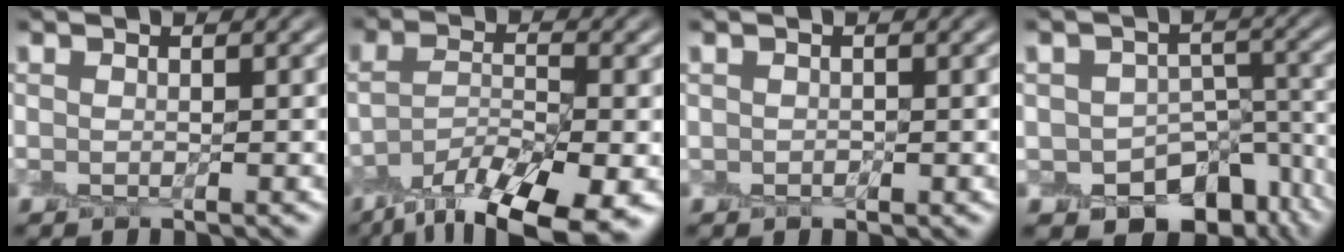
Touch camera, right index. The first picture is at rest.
{"total": 9.6, "force": [-6.8, 2.6, 6.3], "torque": [-0.119, -0.012, -0.118]}
{"total": 0.5, "force": [-0.1, 0.4, -0.3], "torque": [0.008, 0.003, -0.002]}
{"total": 9.0, "force": [-5.0, 6.5, 3.7], "torque": [-0.037, -0.006, -0.068]}